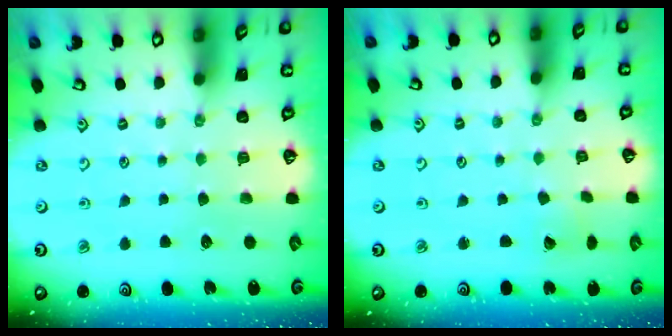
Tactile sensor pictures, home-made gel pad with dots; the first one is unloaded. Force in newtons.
{"total": 3.2, "press": 3.2, "slide": 0.3}